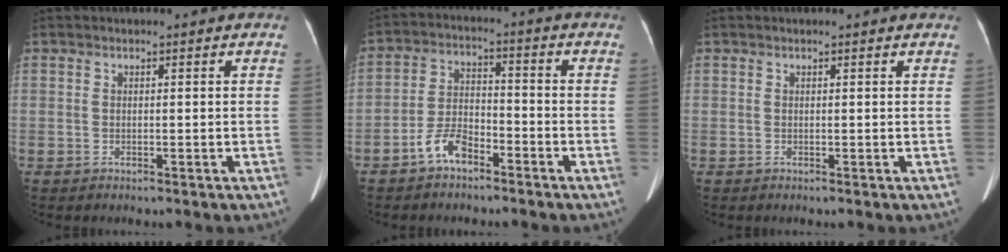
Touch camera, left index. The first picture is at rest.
{"total": 5.9, "force": [-4.1, 2.5, 3.5], "torque": [-0.080, 0.011, -0.077]}
{"total": 1.2, "force": [1.1, 0.2, 0.4], "torque": [-0.012, 0.009, 0.006]}